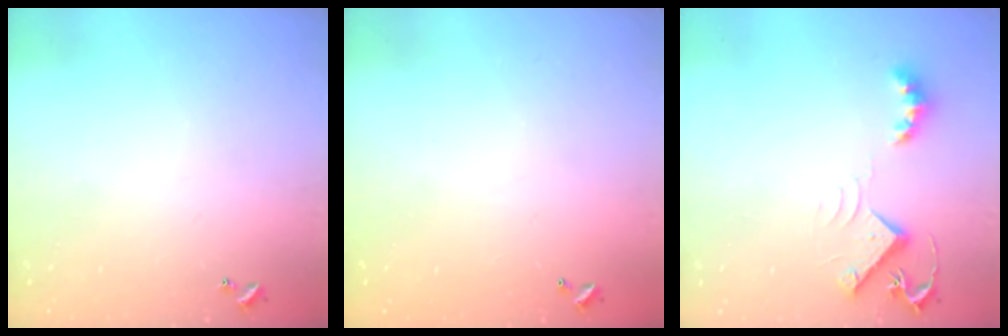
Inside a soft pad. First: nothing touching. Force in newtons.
{"total": 2.7, "press": 2.7, "slide": 0.1}
{"total": 8.2, "press": 8.2, "slide": 0.5}